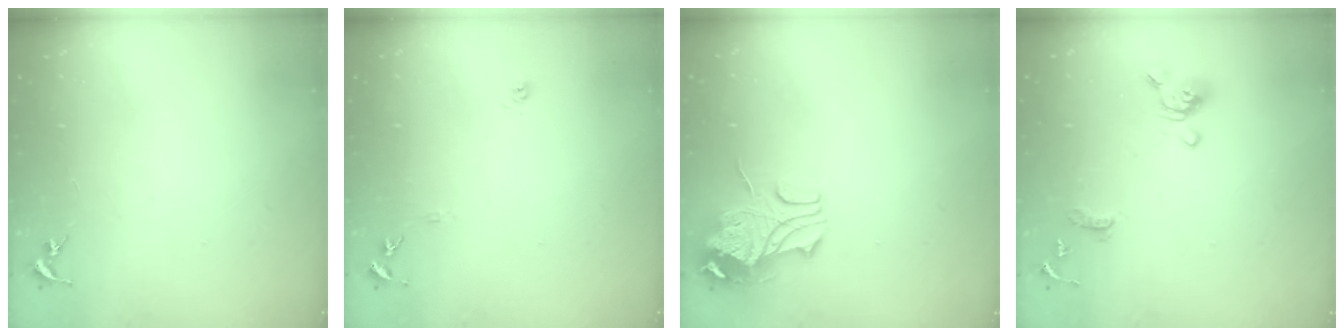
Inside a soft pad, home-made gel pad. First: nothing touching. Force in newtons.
{"total": 6.5, "press": 6.5, "slide": 0.6}
{"total": 9.4, "press": 9.3, "slide": 1.3}
{"total": 12.9, "press": 12.8, "slide": 1.1}